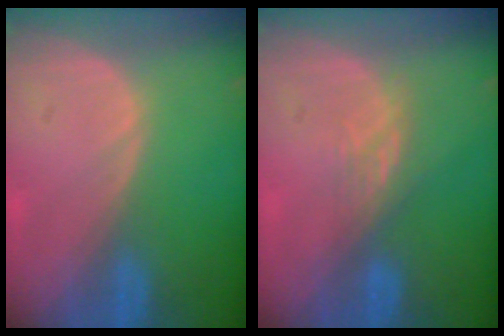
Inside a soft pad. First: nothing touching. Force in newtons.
{"total": 3.0, "press": 2.6, "slide": 1.5}